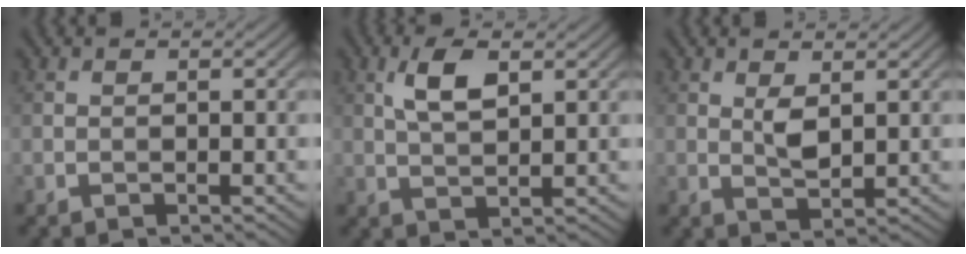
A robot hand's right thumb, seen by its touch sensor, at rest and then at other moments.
{"total": 4.7, "force": [1.9, 1.8, 3.9], "torque": [-0.087, 0.002, 0.039]}
{"total": 2.6, "force": [0.9, 1.1, 2.1], "torque": [-0.045, -0.005, 0.022]}